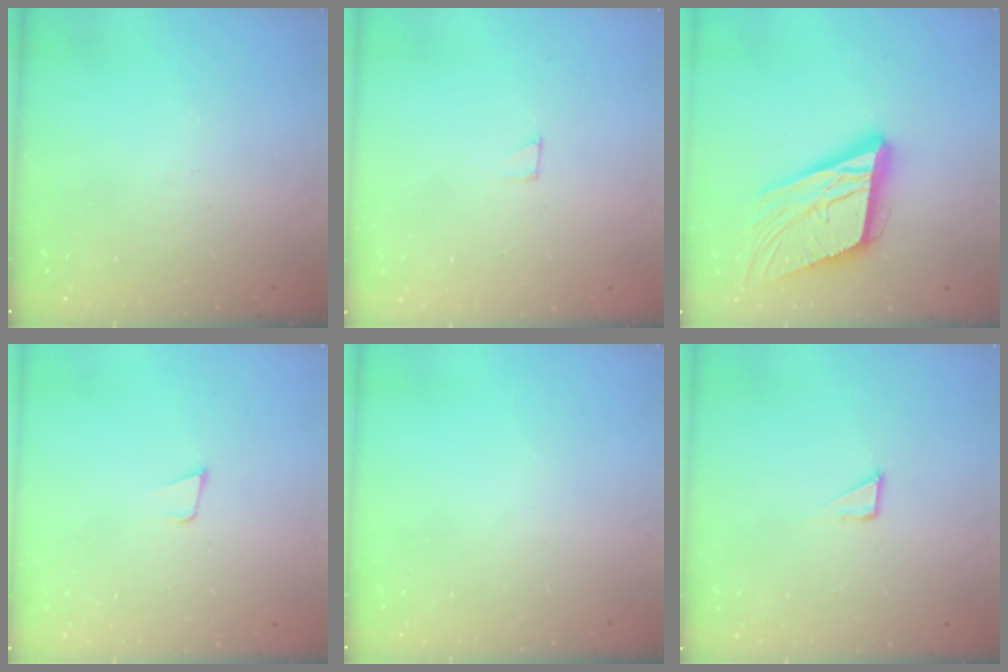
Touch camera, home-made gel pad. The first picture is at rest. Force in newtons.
{"total": 2.0, "press": 2.0, "slide": 0.0}
{"total": 18.5, "press": 18.2, "slide": 3.6}
{"total": 3.2, "press": 1.9, "slide": 2.6}
{"total": 0.0}
{"total": 2.6, "press": 2.6, "slide": 0.1}